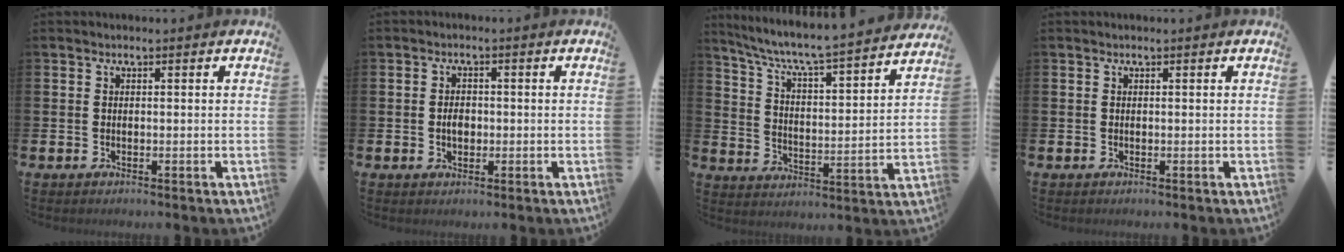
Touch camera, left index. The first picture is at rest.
{"total": 2.3, "force": [-0.2, 1.6, 1.6], "torque": [-0.010, -0.003, -0.011]}
{"total": 6.6, "force": [6.1, 0.1, 2.4], "torque": [-0.079, -0.054, 0.099]}
{"total": 0.0}